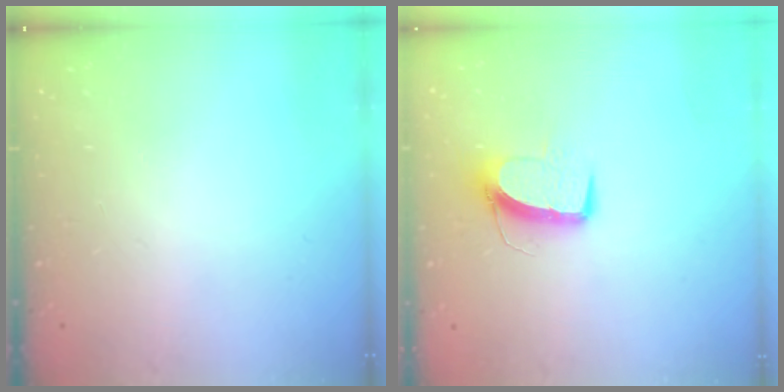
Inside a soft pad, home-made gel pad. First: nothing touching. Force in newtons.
{"total": 10.2, "press": 10.2, "slide": 0.5}